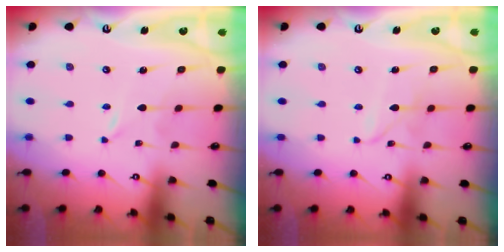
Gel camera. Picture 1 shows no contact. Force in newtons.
{"total": 2.7, "press": 2.7, "slide": 0.1}